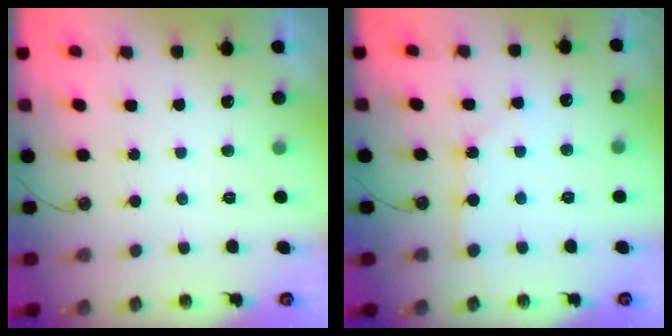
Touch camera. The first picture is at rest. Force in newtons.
{"total": 2.0, "press": 2.0, "slide": 0.3}